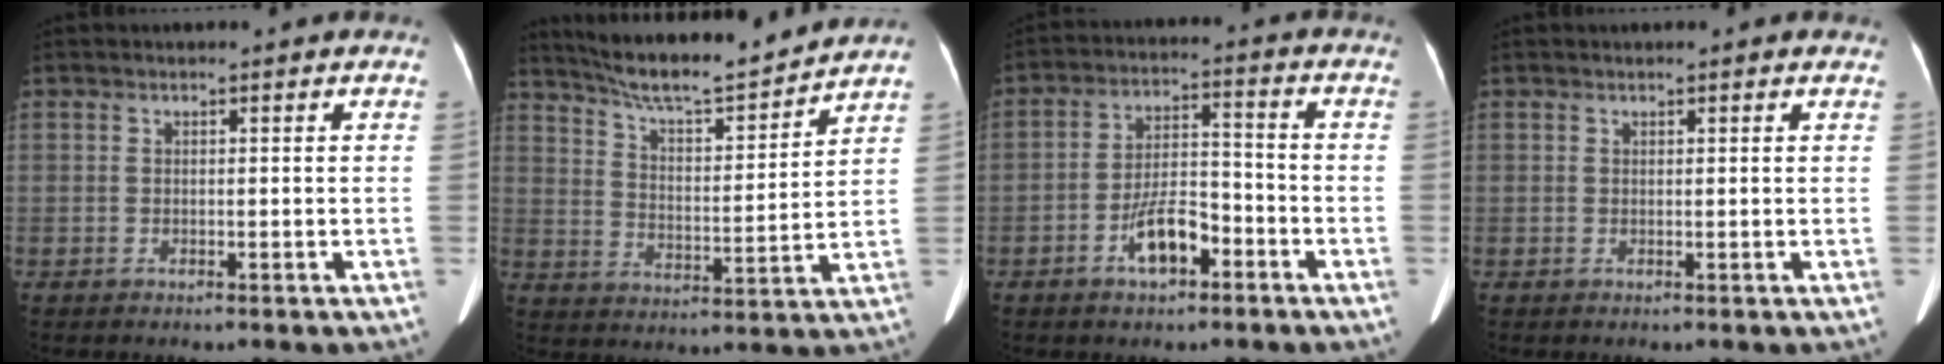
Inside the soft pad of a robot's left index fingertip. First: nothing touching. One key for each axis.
{"total": 14.5, "fx": 13.5, "fy": 0.5, "fz": 5.3, "tx": -0.096, "ty": 0.000, "tz": 0.218}
{"total": 7.5, "fx": -3.9, "fy": 2.8, "fz": 5.7, "tx": -0.111, "ty": 0.013, "tz": -0.068}
{"total": 1.0, "fx": 0.8, "fy": 0.2, "fz": 0.5, "tx": -0.006, "ty": 0.004, "tz": 0.006}